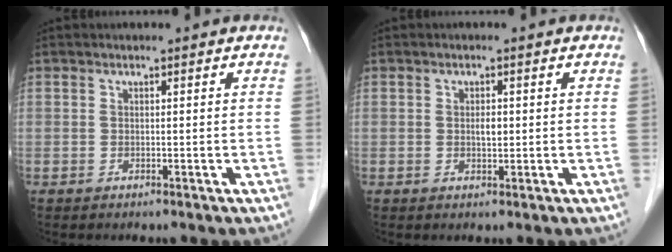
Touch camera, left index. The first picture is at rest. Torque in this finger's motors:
{"motor_torque": [0.29, 0.17, 0.03, 0.00]}